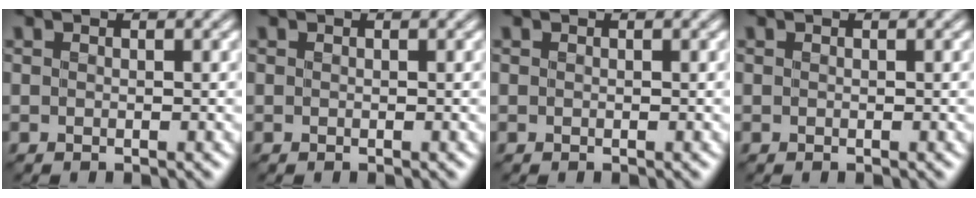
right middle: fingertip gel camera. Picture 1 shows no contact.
{"total": 0.0}
{"total": 0.0}
{"total": 0.0}